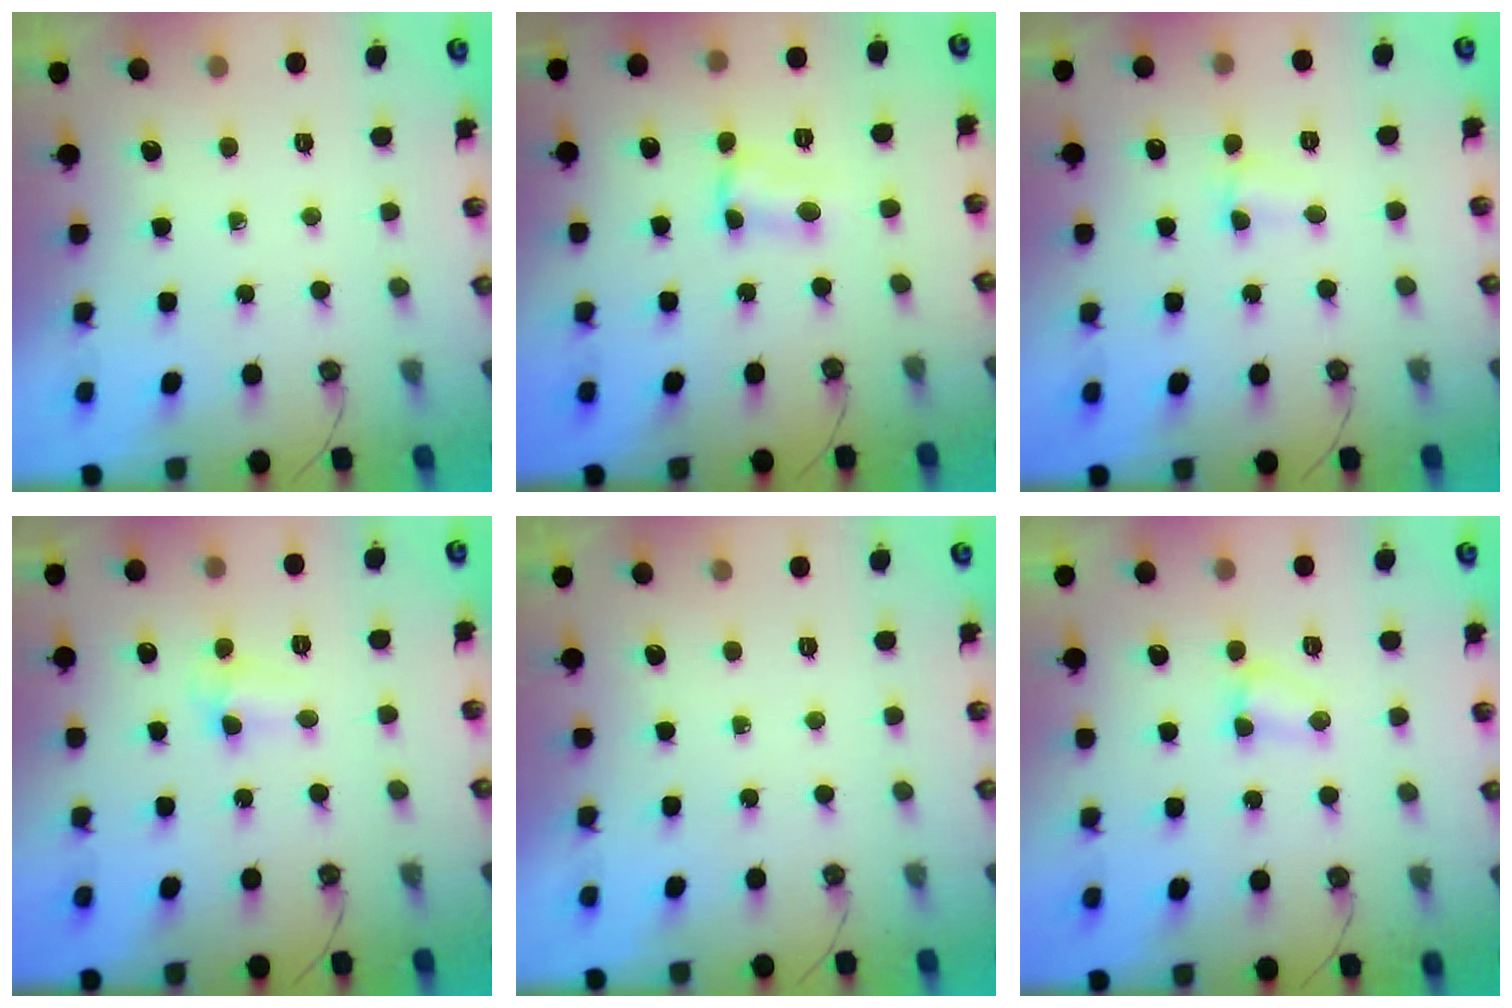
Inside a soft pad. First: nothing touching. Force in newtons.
{"total": 2.6, "press": 2.6, "slide": 0.2}
{"total": 2.4, "press": 2.4, "slide": 0.6}
{"total": 3.0, "press": 2.9, "slide": 0.5}
{"total": 0.0}
{"total": 3.2, "press": 3.2, "slide": 0.4}